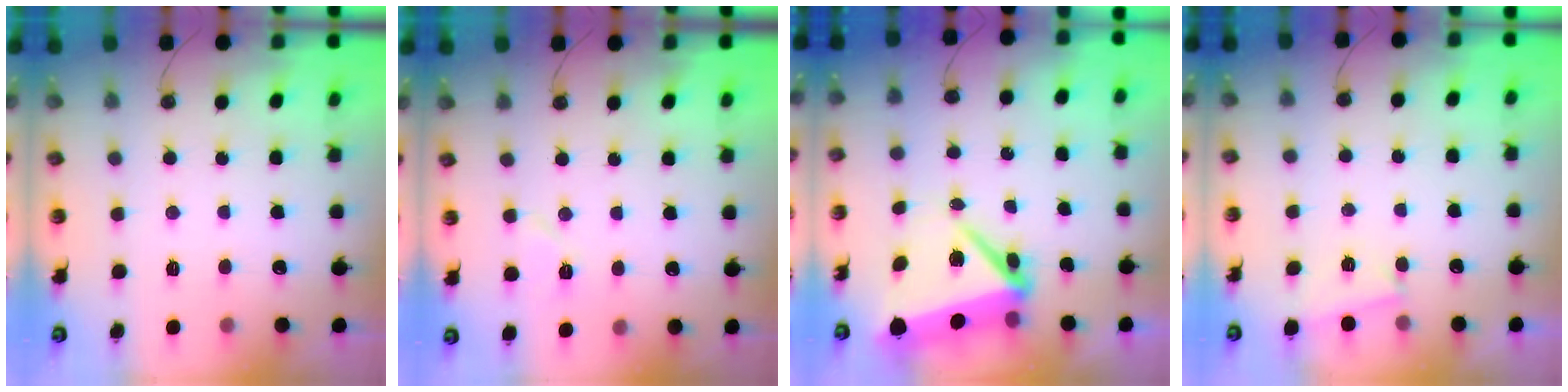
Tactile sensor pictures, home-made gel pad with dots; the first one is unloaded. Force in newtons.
{"total": 6.1, "press": 5.5, "slide": 2.6}
{"total": 9.2, "press": 8.3, "slide": 4.1}
{"total": 2.3, "press": 2.2, "slide": 0.9}